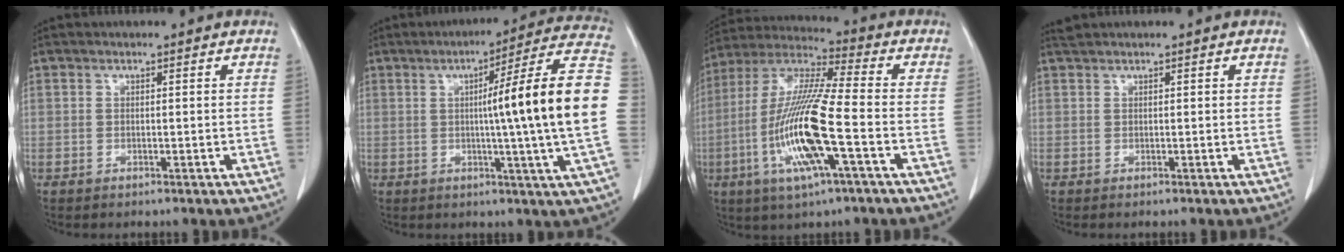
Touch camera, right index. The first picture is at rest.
{"total": 18.6, "force": [-0.1, -2.4, 18.5], "torque": [-0.240, 0.007, -0.017]}
{"total": 16.3, "force": [-4.5, 1.1, 15.6], "torque": [-0.325, -0.011, -0.086]}
{"total": 1.1, "force": [0.8, 0.0, 0.8], "torque": [-0.022, 0.022, 0.018]}